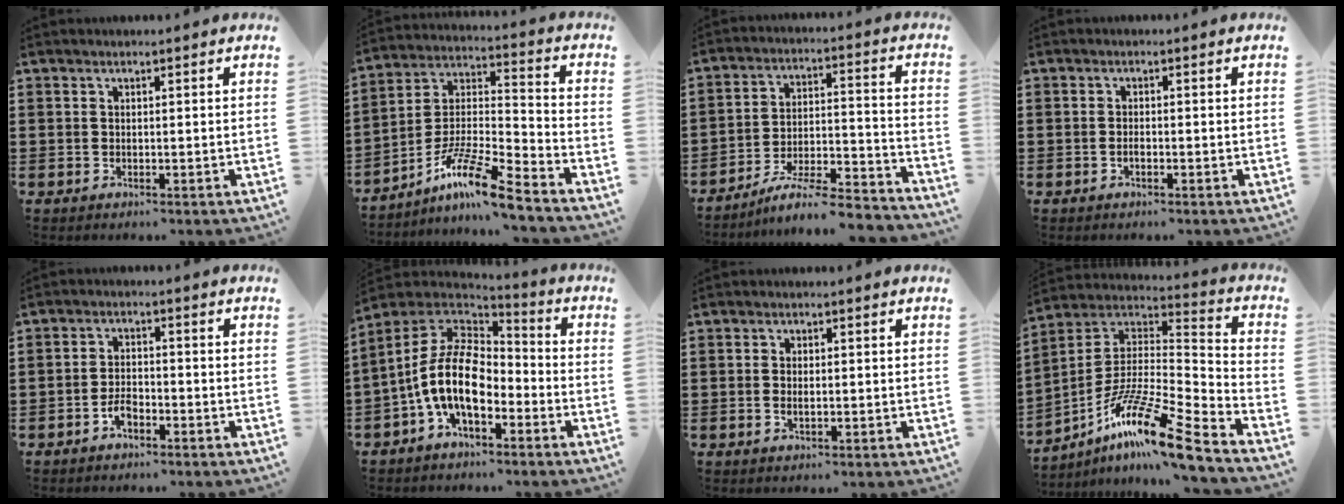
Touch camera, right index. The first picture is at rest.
{"total": 11.8, "force": [-9.3, 0.9, 7.3], "torque": [-0.141, 0.009, -0.181]}
{"total": 7.2, "force": [-6.4, 0.3, 3.3], "torque": [-0.051, -0.004, -0.124]}
{"total": 0.9, "force": [-0.4, 0.2, 0.8], "torque": [-0.017, -0.004, -0.005]}
{"total": 2.9, "force": [-1.7, 1.4, 1.8], "torque": [-0.041, 0.002, -0.036]}
{"total": 12.5, "force": [-2.9, 6.8, 10.1], "torque": [-0.233, -0.004, -0.063]}
{"total": 1.6, "force": [-0.2, 0.6, 1.5], "torque": [-0.027, 0.002, -0.003]}
{"total": 15.0, "force": [-10.0, 1.6, 11.1], "torque": [-0.212, 0.006, -0.187]}